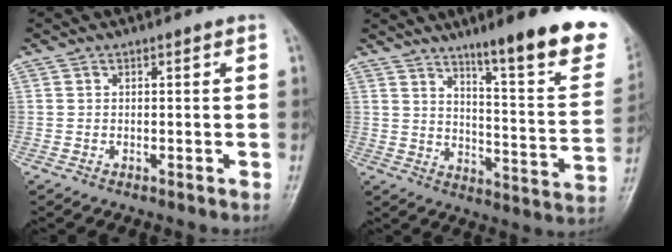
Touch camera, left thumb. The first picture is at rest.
{"total": 21.3, "force": [14.0, 3.3, 15.8], "torque": [-0.187, -0.075, 0.201]}